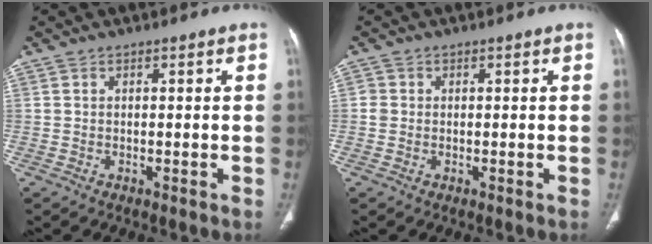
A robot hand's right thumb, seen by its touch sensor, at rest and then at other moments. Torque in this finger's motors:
{"motor_torque": [-0.06, -0.01, 0.37, 0.31, -0.03]}